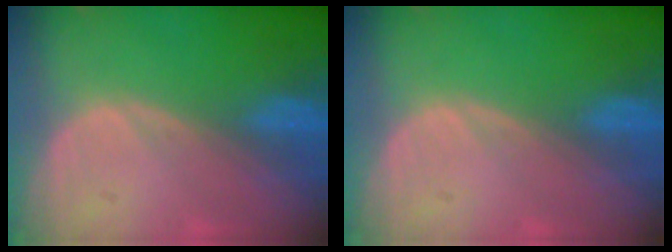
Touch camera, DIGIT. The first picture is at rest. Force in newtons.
{"total": 0.0}